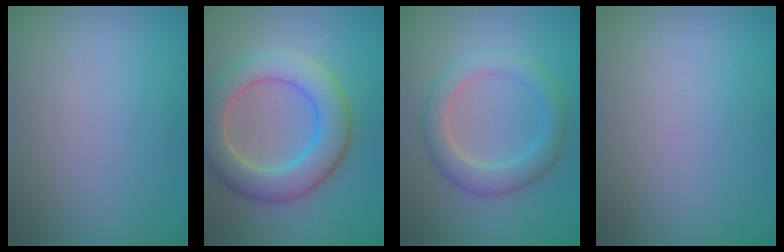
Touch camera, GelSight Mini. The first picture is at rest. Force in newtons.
{"total": 7.1, "press": 7.1, "slide": 0.3}
{"total": 3.9, "press": 3.9, "slide": 0.2}
{"total": 0.0}